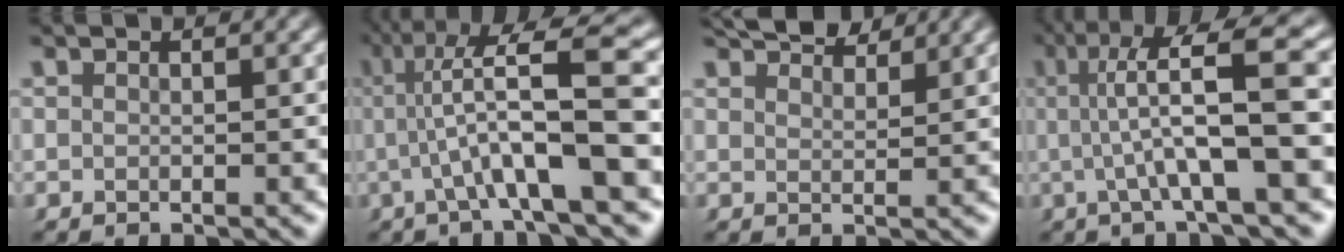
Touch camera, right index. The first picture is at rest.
{"total": 9.5, "force": [2.2, 2.6, 8.9], "torque": [-0.129, 0.027, 0.023]}
{"total": 4.8, "force": [4.3, 1.2, 1.9], "torque": [-0.020, 0.006, 0.068]}
{"total": 8.5, "force": [2.0, 2.1, 8.0], "torque": [-0.122, 0.026, 0.021]}